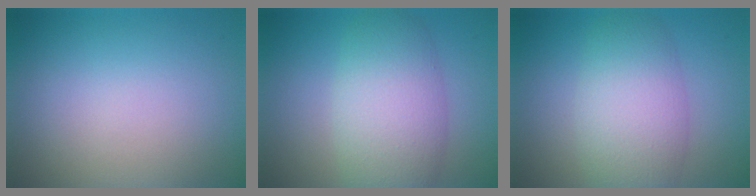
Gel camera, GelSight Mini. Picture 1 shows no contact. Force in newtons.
{"total": 6.7, "press": 6.7, "slide": 0.3}
{"total": 6.3, "press": 6.3, "slide": 0.3}